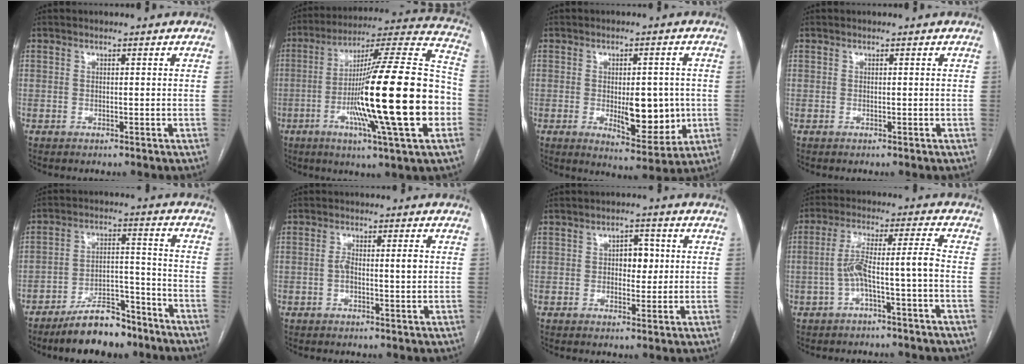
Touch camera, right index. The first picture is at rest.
{"total": 26.9, "force": [-5.7, 0.8, 26.3], "torque": [-0.391, -0.009, -0.107]}
{"total": 9.5, "force": [-1.1, 3.7, 8.6], "torque": [-0.119, -0.009, -0.005]}
{"total": 0.0}
{"total": 10.6, "force": [-8.4, 3.7, 5.3], "torque": [-0.086, 0.017, -0.145]}
{"total": 3.6, "force": [0.0, 0.8, 3.5], "torque": [-0.068, 0.008, -0.002]}
{"total": 4.0, "force": [0.5, 2.3, 3.2], "torque": [-0.042, 0.010, 0.009]}
{"total": 7.1, "force": [-2.3, -0.3, 6.8], "torque": [-0.129, 0.035, -0.037]}